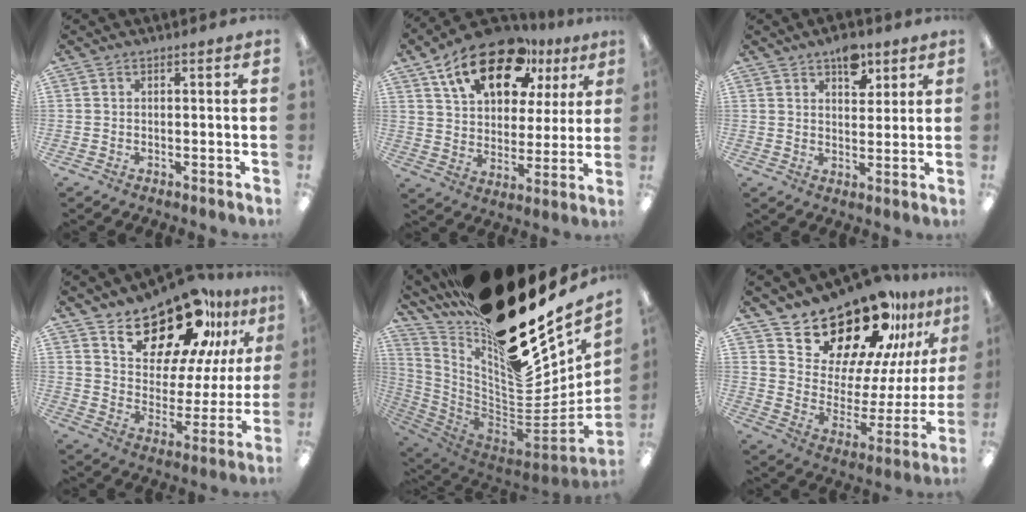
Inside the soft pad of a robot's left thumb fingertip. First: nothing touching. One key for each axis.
{"total": 18.7, "fx": 11.7, "fy": 9.9, "fz": 10.8, "tx": -0.180, "ty": -0.052, "tz": 0.205}
{"total": 7.3, "fx": 4.7, "fy": 4.1, "fz": 3.8, "tx": -0.029, "ty": -0.024, "tz": 0.076}
{"total": 19.6, "fx": 15.0, "fy": 8.8, "fz": 9.1, "tx": -0.145, "ty": -0.101, "tz": 0.263}
{"total": 29.0, "fx": 20.3, "fy": 10.6, "fz": 17.8, "tx": -0.229, "ty": -0.167, "tz": 0.368}
{"total": 21.5, "fx": 18.3, "fy": 8.2, "fz": 7.8, "tx": -0.131, "ty": -0.145, "tz": 0.315}